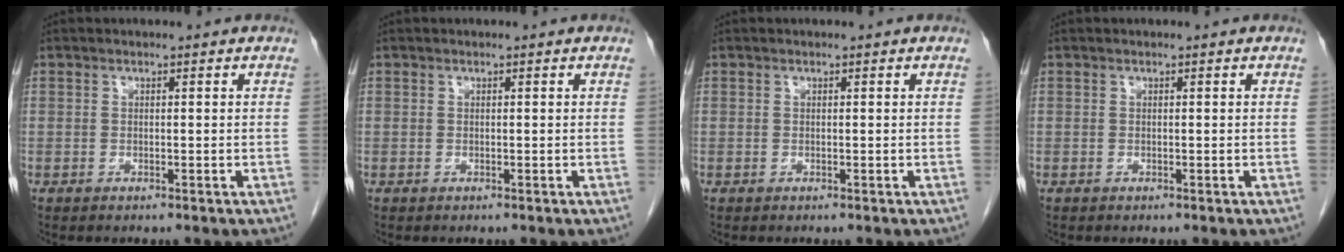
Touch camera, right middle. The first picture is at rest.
{"total": 0.0}
{"total": 0.0}
{"total": 0.0}